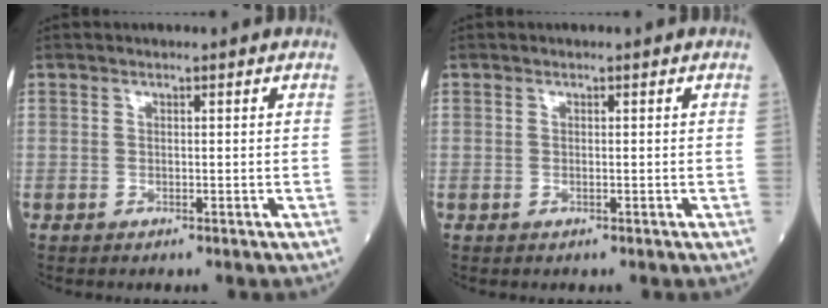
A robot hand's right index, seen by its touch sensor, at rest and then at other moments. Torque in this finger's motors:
{"motor_torque": [0.12, 0.03, -0.08, -0.01]}